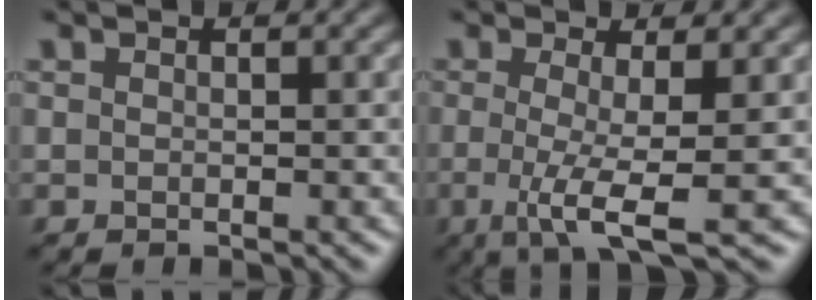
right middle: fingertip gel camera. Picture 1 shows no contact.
{"total": 5.0, "force": [-0.6, 1.0, 4.9], "torque": [-0.087, -0.013, -0.013]}